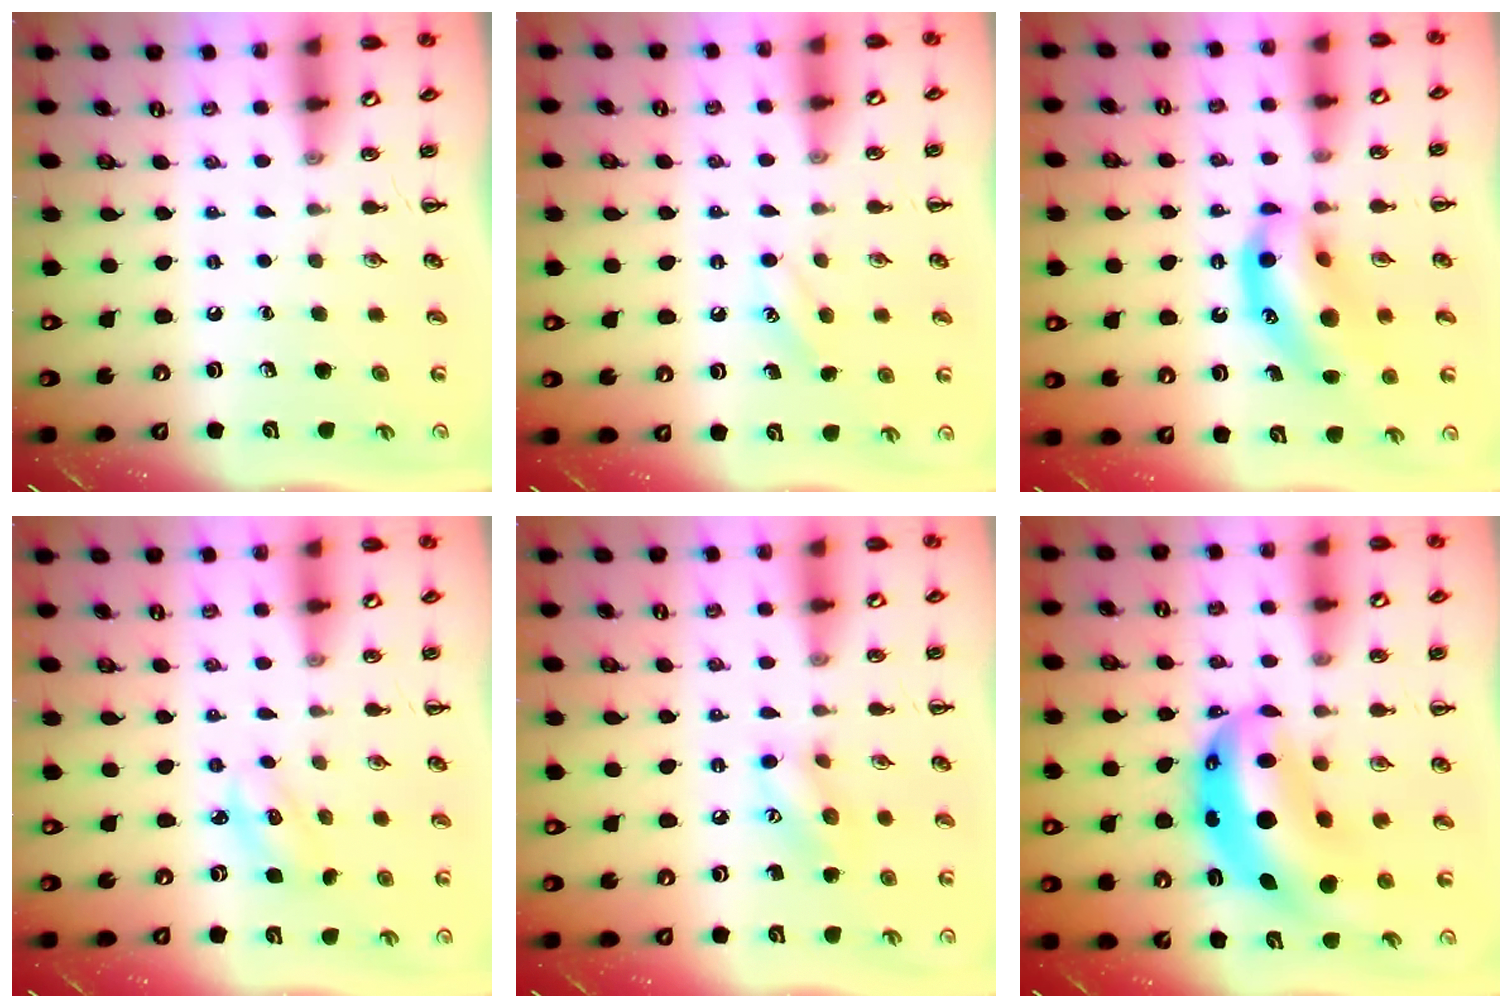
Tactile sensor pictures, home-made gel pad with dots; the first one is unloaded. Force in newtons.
{"total": 7.2, "press": 6.9, "slide": 1.8}
{"total": 13.8, "press": 13.4, "slide": 3.3}
{"total": 2.6, "press": 2.5, "slide": 0.6}
{"total": 8.6, "press": 8.6, "slide": 0.4}
{"total": 12.6, "press": 12.1, "slide": 3.4}